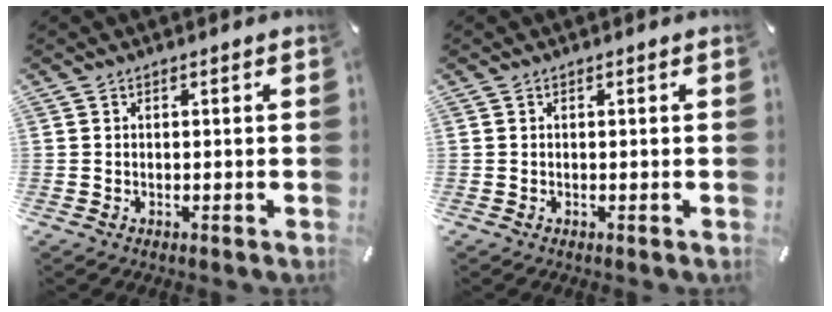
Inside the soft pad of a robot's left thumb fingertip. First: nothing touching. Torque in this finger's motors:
{"motor_torque": [-0.05, 0.05, 0.00, 0.00, 0.00]}